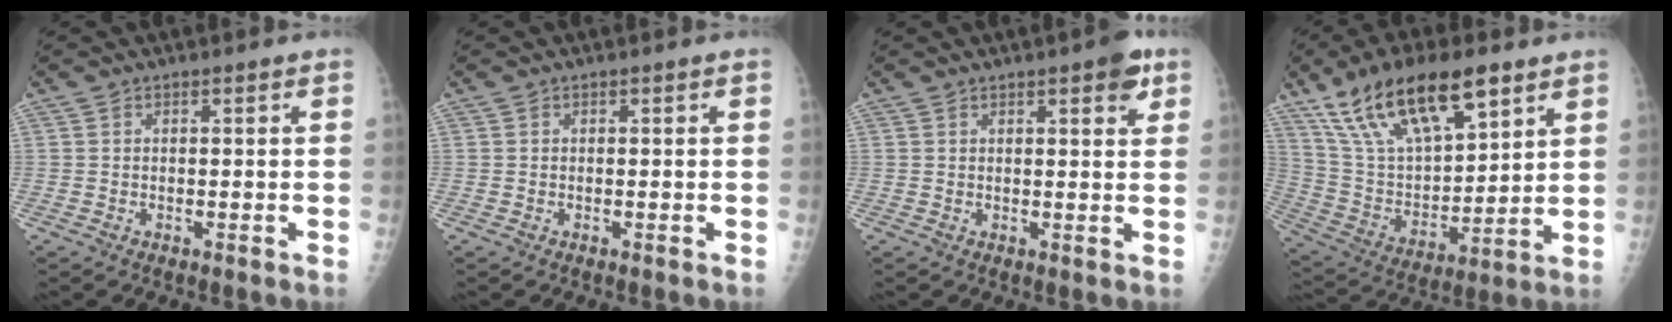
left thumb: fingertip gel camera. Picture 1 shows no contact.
{"total": 0.0}
{"total": 4.7, "force": [2.6, 1.5, 3.6], "torque": [-0.035, -0.008, 0.027]}
{"total": 21.9, "force": [13.3, 8.9, 15.0], "torque": [-0.245, -0.037, 0.255]}